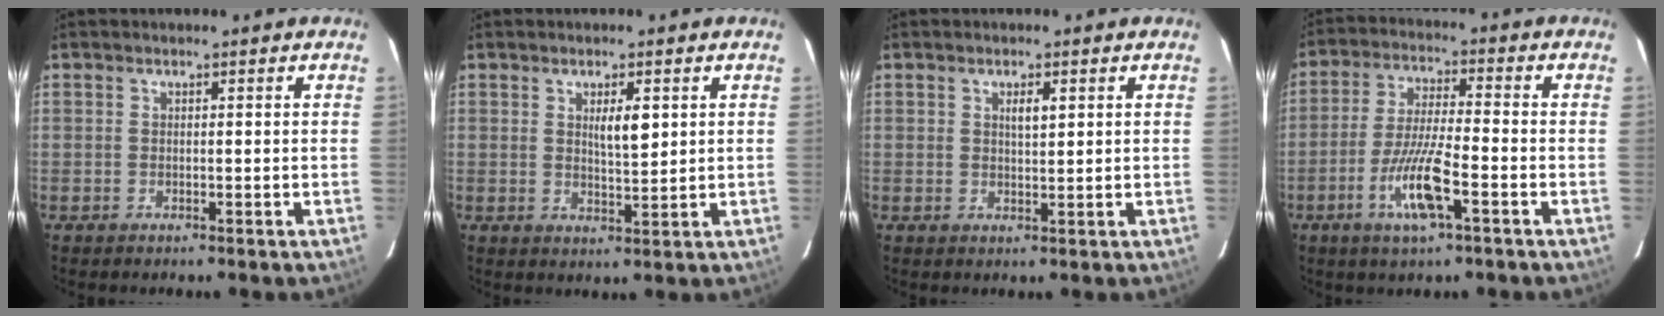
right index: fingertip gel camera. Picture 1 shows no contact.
{"total": 3.9, "force": [1.3, 0.9, 3.5], "torque": [-0.059, -0.004, 0.023]}
{"total": 2.1, "force": [0.9, 0.6, 1.8], "torque": [-0.033, 0.001, 0.015]}
{"total": 9.5, "force": [-4.0, 1.0, 8.5], "torque": [-0.167, -0.009, -0.074]}